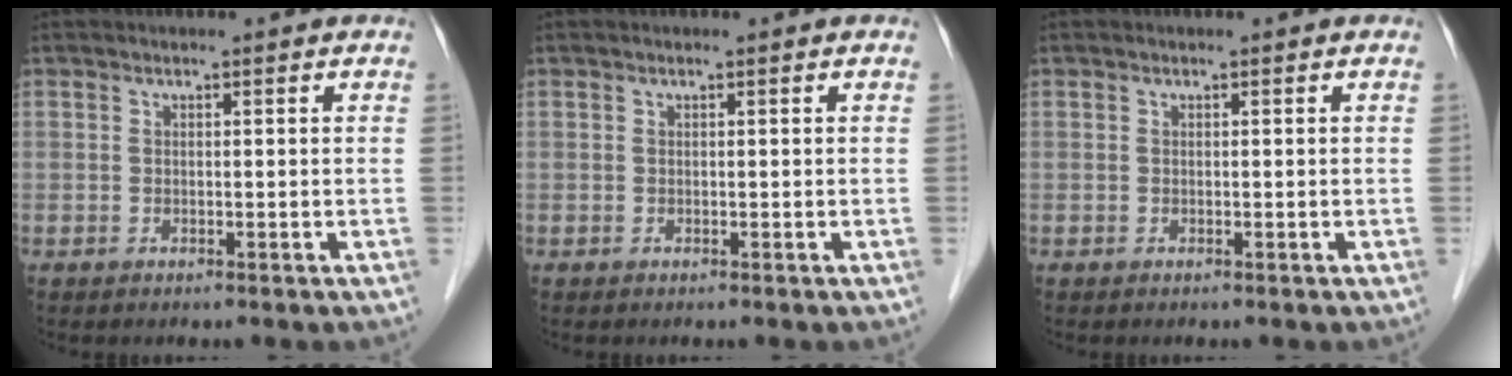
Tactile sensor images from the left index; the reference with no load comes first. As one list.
[{"total": 0.0}, {"total": 0.0}]